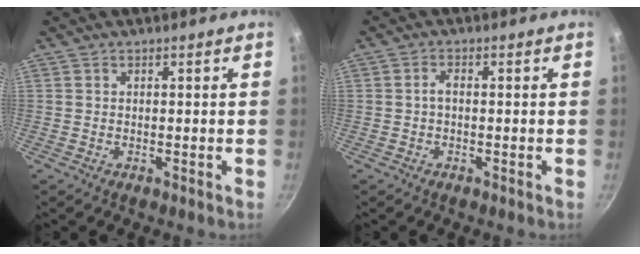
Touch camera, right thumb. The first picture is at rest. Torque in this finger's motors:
{"motor_torque": [-0.04, -0.21, 0.38, 0.30, -0.01]}